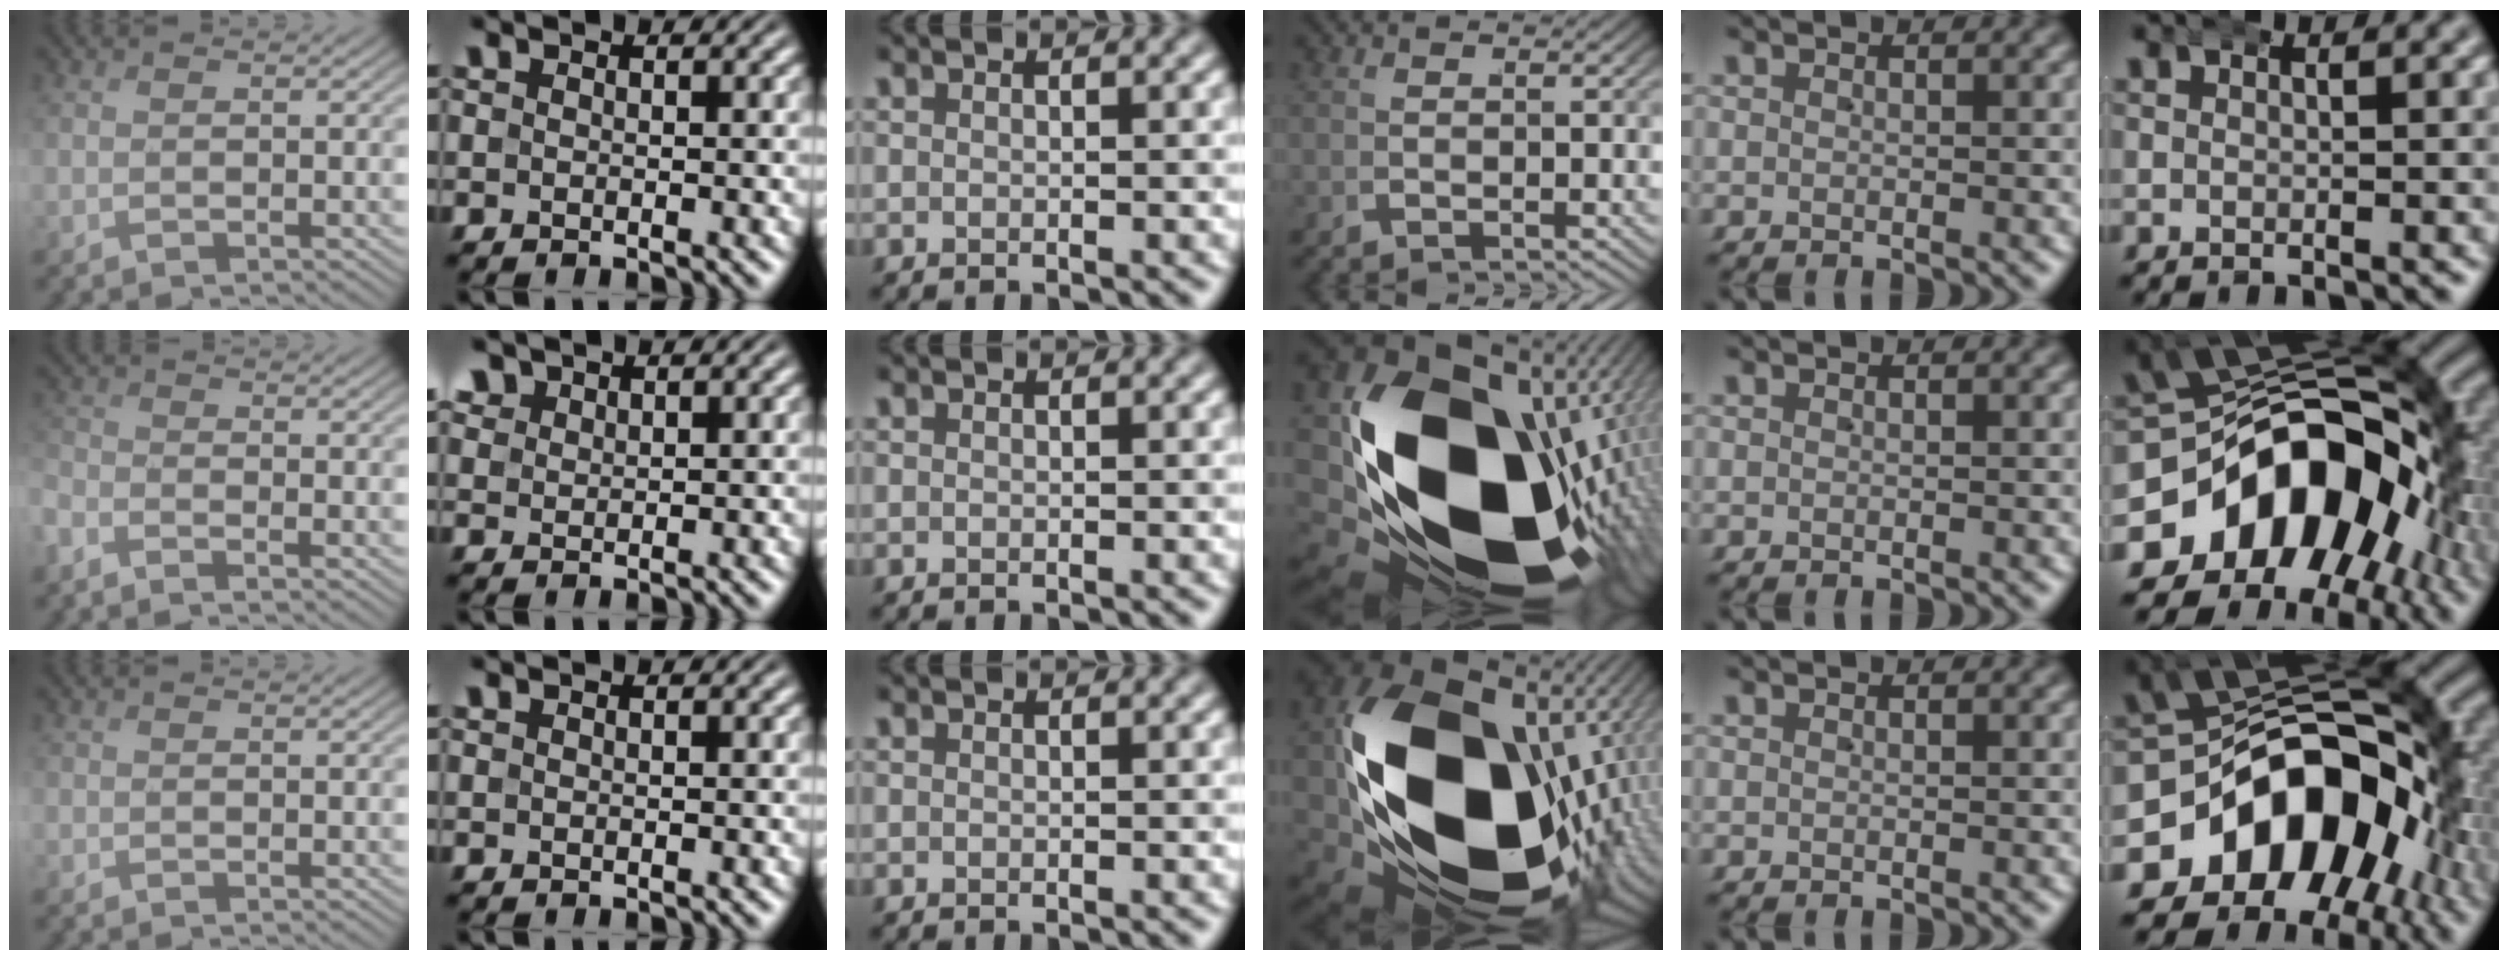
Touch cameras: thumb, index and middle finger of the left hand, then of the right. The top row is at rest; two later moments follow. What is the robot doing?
{"motion": "wrap", "object": "arm wrap"}